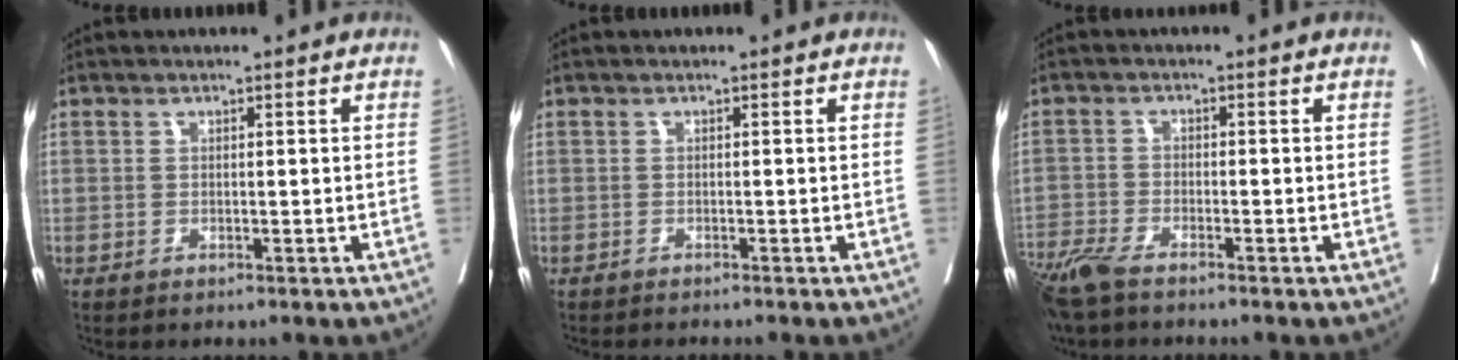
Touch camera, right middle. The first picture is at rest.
{"total": 2.8, "force": [-2.5, 0.2, 1.1], "torque": [-0.013, -0.003, -0.033]}
{"total": 6.0, "force": [-5.0, 0.9, 3.2], "torque": [-0.065, -0.016, -0.099]}